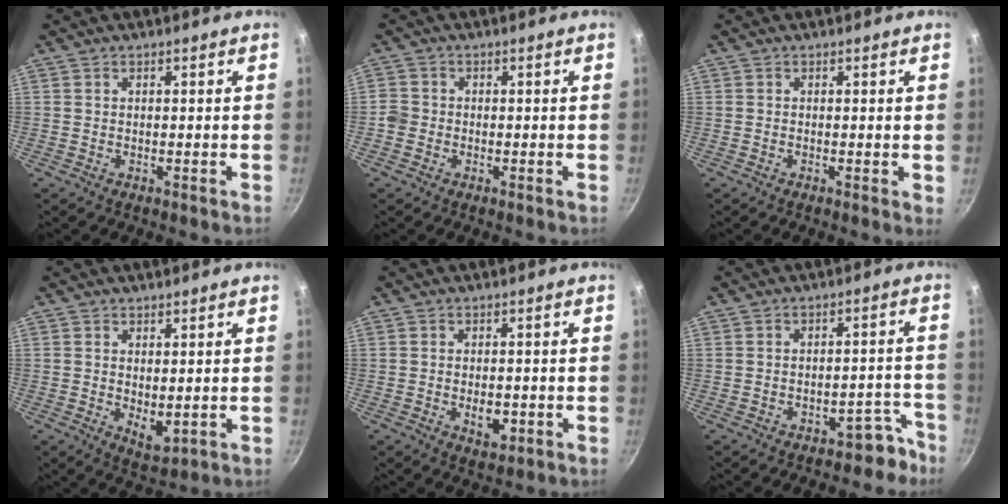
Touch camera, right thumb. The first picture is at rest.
{"total": 2.8, "force": [-1.1, 2.4, 1.0], "torque": [-0.013, 0.017, -0.027]}
{"total": 1.0, "force": [0.0, 0.1, 1.0], "torque": [-0.013, -0.003, -0.005]}
{"total": 4.4, "force": [0.6, 2.2, 3.8], "torque": [-0.055, -0.020, 0.015]}
{"total": 4.1, "force": [-0.9, 2.3, 3.3], "torque": [-0.040, 0.001, -0.009]}
{"total": 5.4, "force": [-4.0, 2.9, 2.2], "torque": [0.013, 0.063, -0.033]}